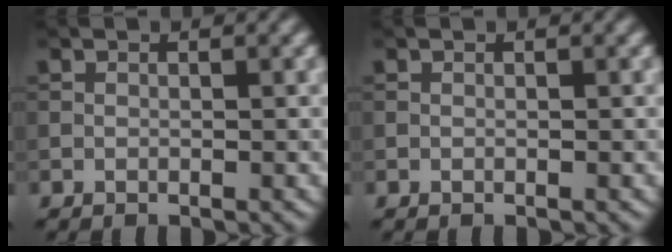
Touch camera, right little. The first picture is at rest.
{"total": 0.0}